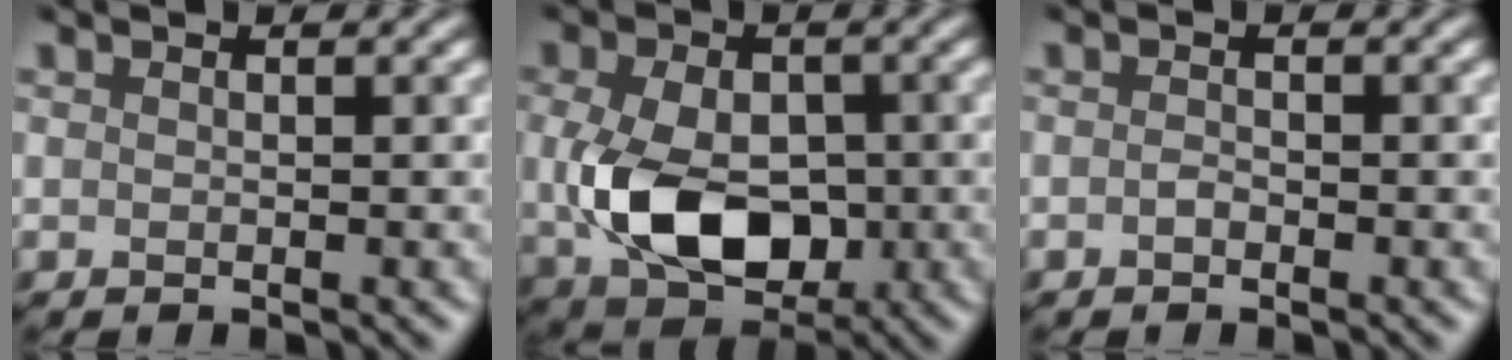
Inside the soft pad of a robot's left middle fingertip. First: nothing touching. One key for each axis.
{"total": 8.4, "fx": -0.9, "fy": 5.6, "fz": 6.2, "tx": -0.138, "ty": -0.009, "tz": -0.005}
{"total": 0.6, "fx": -0.5, "fy": 0.0, "fz": 0.2, "tx": -0.011, "ty": 0.007, "tz": -0.006}